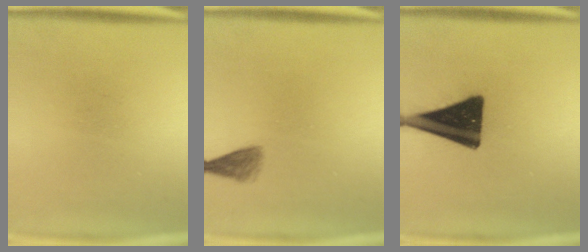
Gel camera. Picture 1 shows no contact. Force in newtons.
{"total": 2.0}
{"total": 18.6}